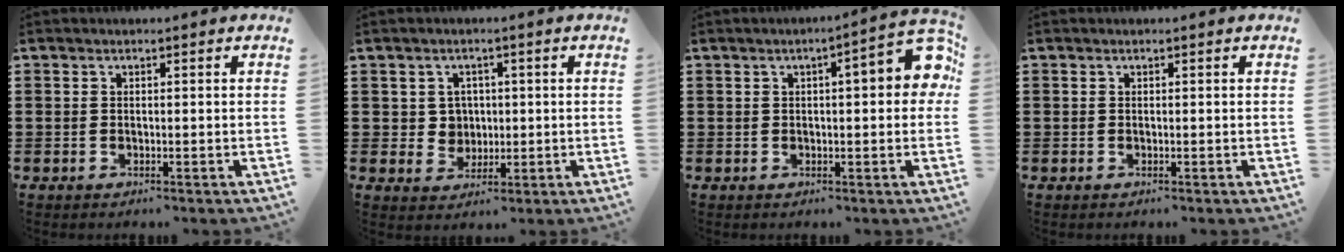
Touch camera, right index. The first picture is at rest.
{"total": 3.5, "force": [0.6, 3.2, 1.0], "torque": [-0.035, 0.011, 0.009]}
{"total": 6.4, "force": [1.2, 1.4, 6.1], "torque": [-0.082, -0.004, 0.011]}
{"total": 0.0}